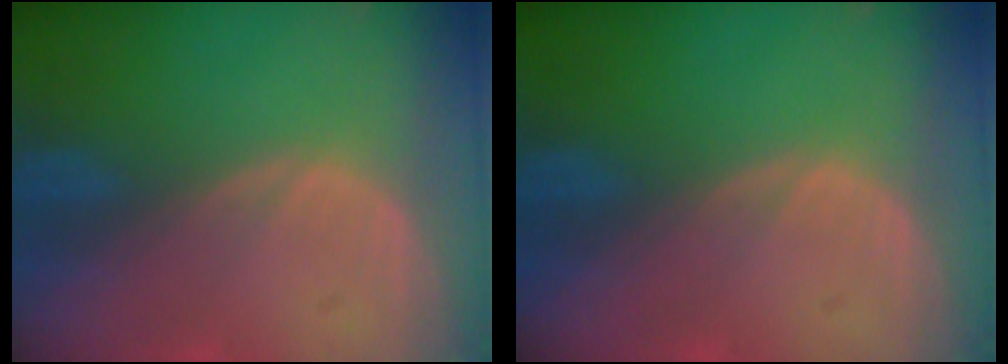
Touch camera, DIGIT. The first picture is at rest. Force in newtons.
{"total": 0.0}